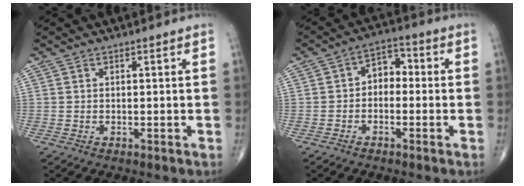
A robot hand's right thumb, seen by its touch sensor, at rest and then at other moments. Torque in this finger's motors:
{"motor_torque": [-0.05, 0.14, 0.43, 0.00, 0.08]}